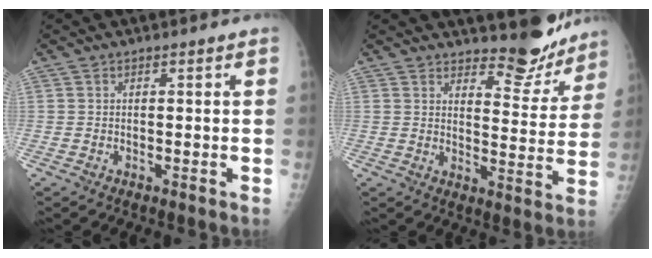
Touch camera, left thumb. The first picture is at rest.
{"total": 9.6, "force": [8.9, 3.0, 2.1], "torque": [0.002, -0.087, 0.117]}